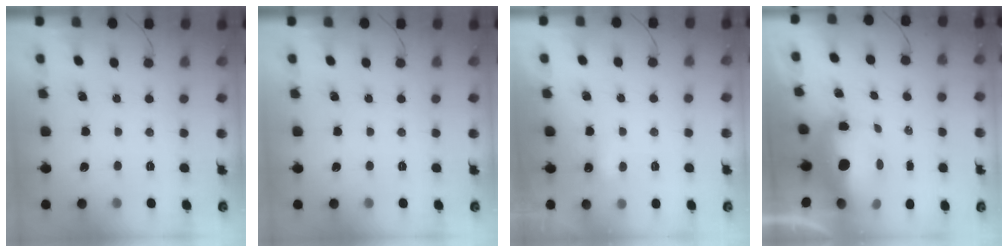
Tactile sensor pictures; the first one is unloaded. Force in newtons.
{"total": 0.0}
{"total": 3.2, "press": 3.1, "slide": 0.8}
{"total": 11.4, "press": 11.1, "slide": 2.3}